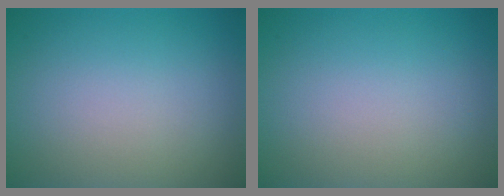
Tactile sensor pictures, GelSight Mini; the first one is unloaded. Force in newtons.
{"total": 0.0}